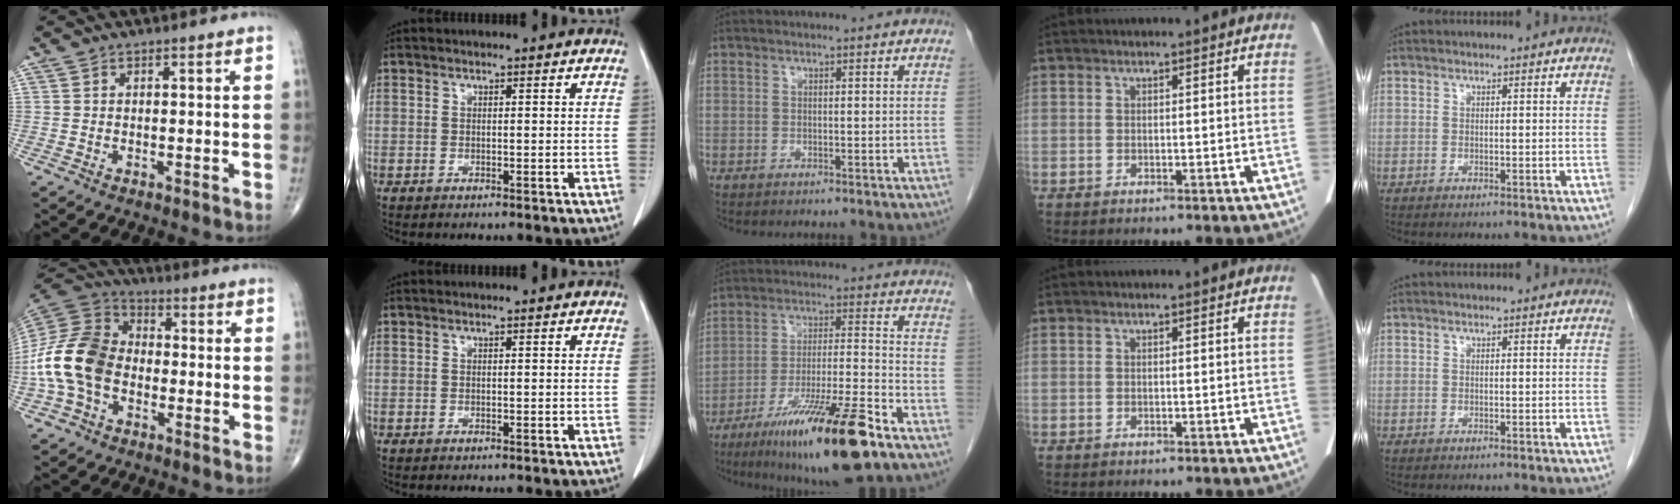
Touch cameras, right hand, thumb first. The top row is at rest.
{"thumb": {"total": 16.2, "force": [-3.2, 11.5, 10.9], "torque": [-0.214, 0.037, -0.070]}, "middle": {"total": 18.0, "force": [-11.3, 1.2, 14.0], "torque": [-0.223, -0.027, -0.190]}}